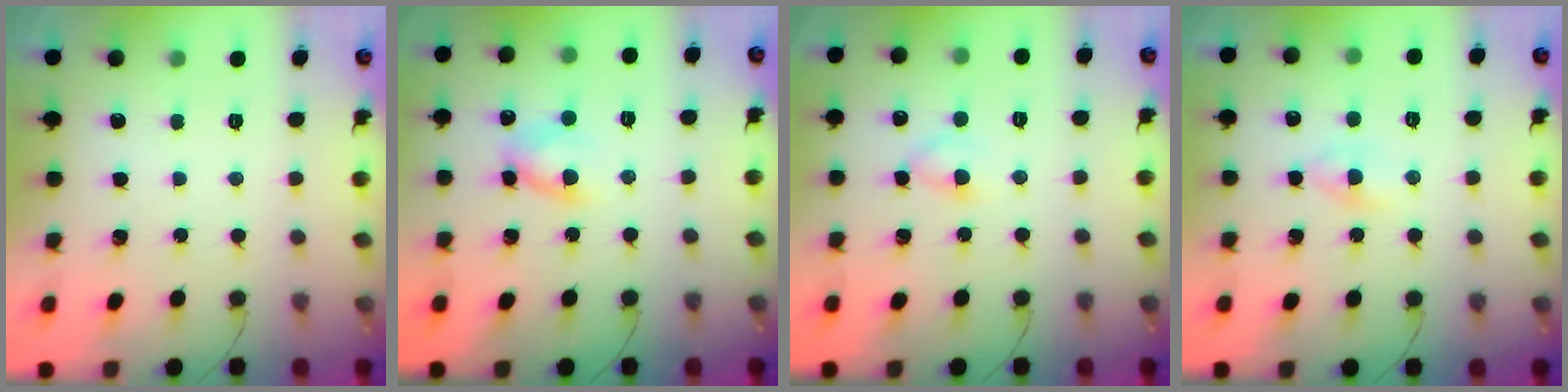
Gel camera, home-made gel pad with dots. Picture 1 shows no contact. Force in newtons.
{"total": 6.2, "press": 6.2, "slide": 0.3}
{"total": 3.8, "press": 3.5, "slide": 1.5}
{"total": 2.1, "press": 2.0, "slide": 0.7}